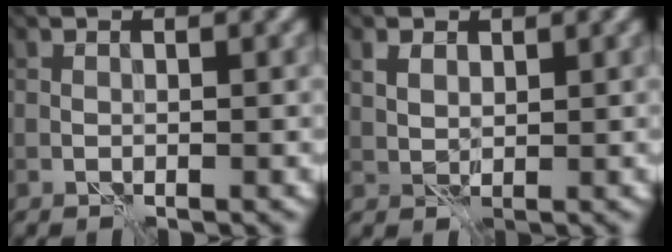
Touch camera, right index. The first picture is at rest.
{"total": 1.7, "force": [0.6, 1.3, 1.0], "torque": [-0.021, -0.001, 0.013]}